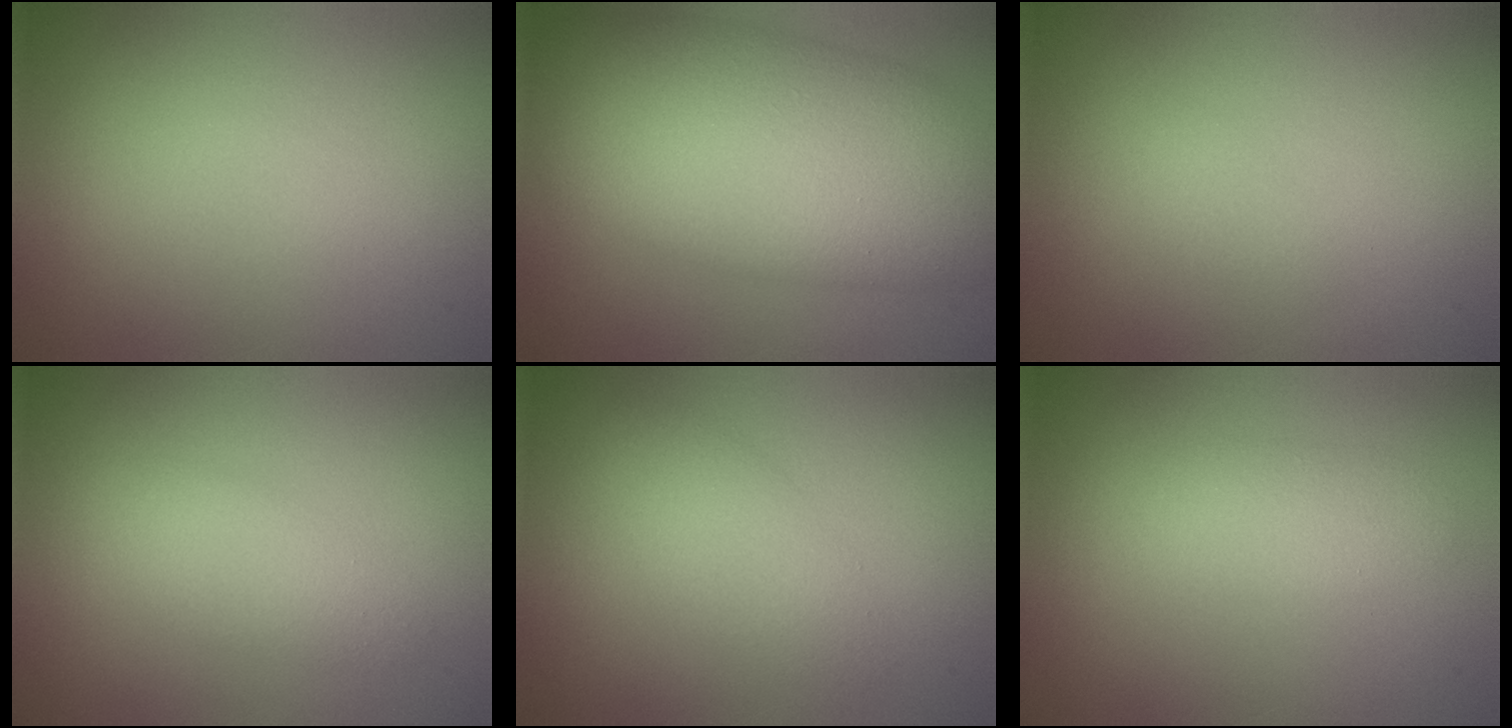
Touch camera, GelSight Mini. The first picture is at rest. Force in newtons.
{"total": 12.1, "press": 12.1, "slide": 0.5}
{"total": 0.9, "press": 0.9, "slide": 0.0}
{"total": 2.4, "press": 2.4, "slide": 0.2}
{"total": 2.5, "press": 2.5, "slide": 0.0}
{"total": 2.6, "press": 2.6, "slide": 0.2}